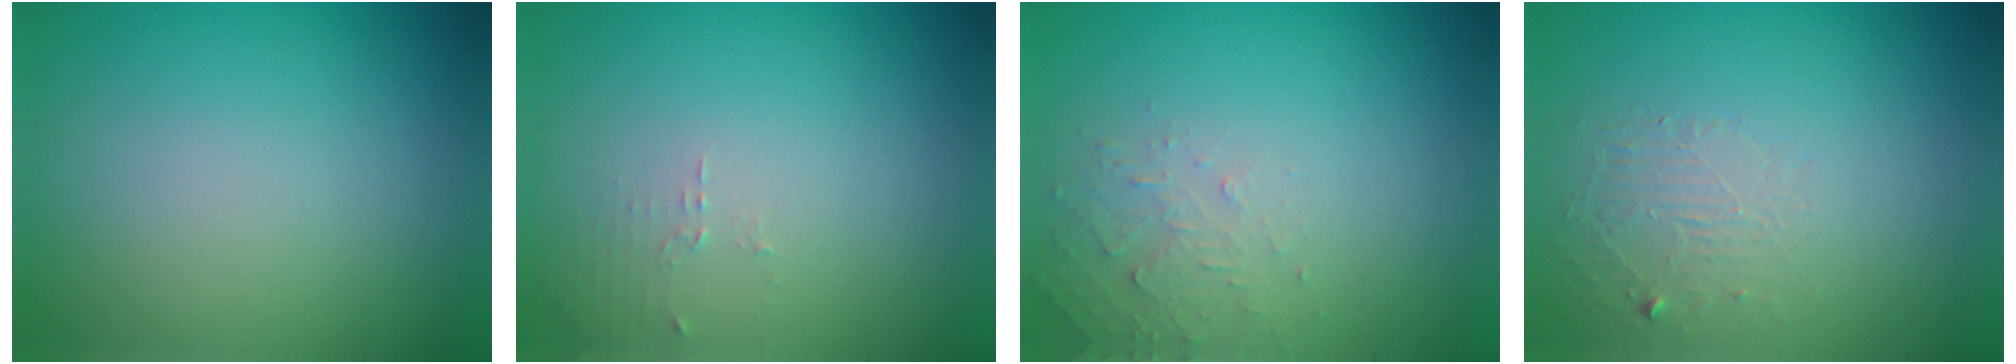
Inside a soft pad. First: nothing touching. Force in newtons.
{"total": 0.9, "press": 0.9, "slide": 0.3}
{"total": 1.7, "press": 1.7, "slide": 0.2}
{"total": 1.4, "press": 0.1, "slide": 1.4}